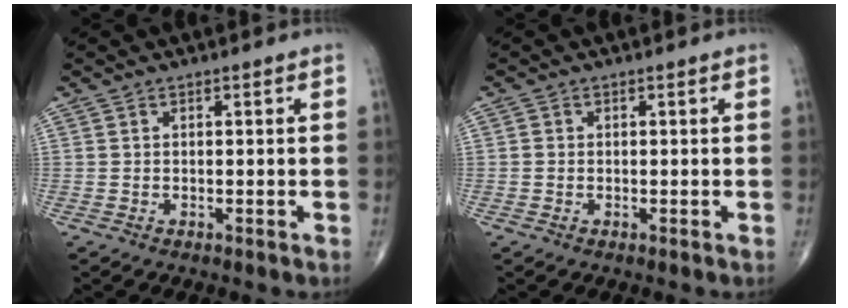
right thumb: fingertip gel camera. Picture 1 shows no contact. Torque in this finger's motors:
{"motor_torque": [-0.19, 0.11, -0.08, -0.08, 0.00]}